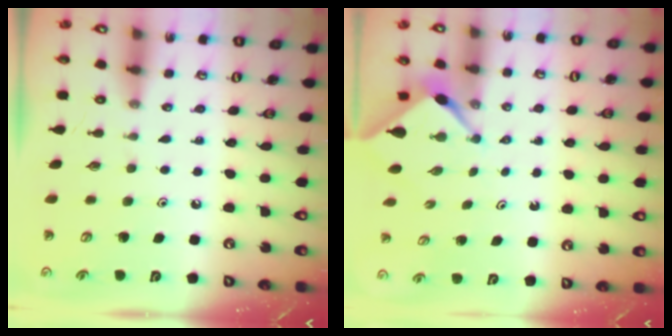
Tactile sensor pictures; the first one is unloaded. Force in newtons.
{"total": 2.3, "press": 2.3, "slide": 0.3}